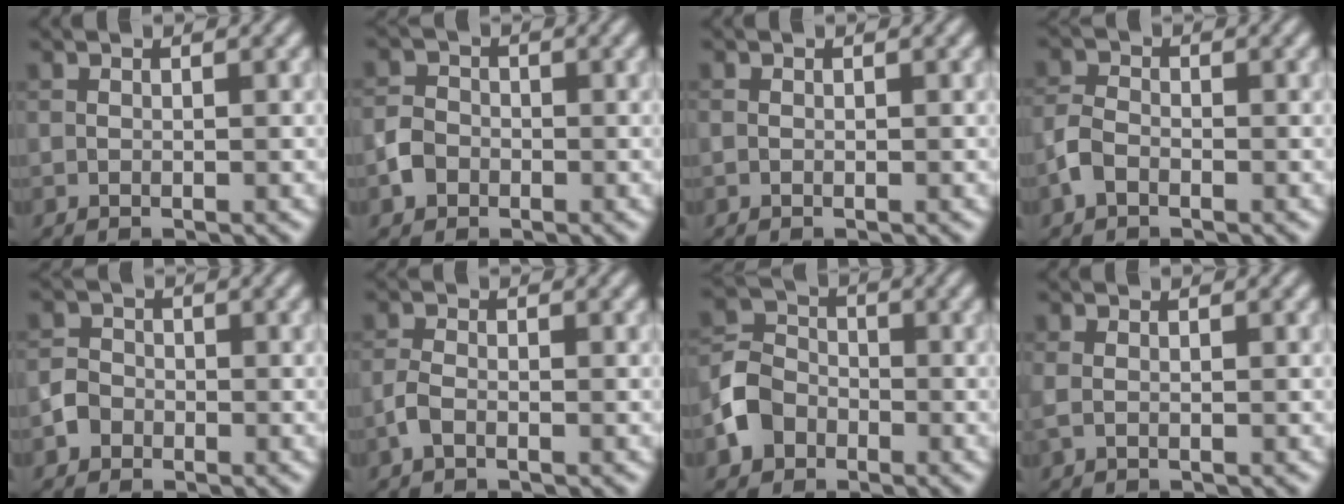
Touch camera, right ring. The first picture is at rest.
{"total": 2.3, "force": [-1.0, 1.9, 0.9], "torque": [-0.012, 0.003, -0.025]}
{"total": 0.0}
{"total": 2.3, "force": [-1.3, 1.4, 1.3], "torque": [-0.028, 0.005, -0.033]}
{"total": 2.1, "force": [-1.0, 1.7, 0.6], "torque": [-0.005, 0.005, -0.025]}
{"total": 1.7, "force": [-0.9, 0.8, 1.3], "torque": [-0.028, 0.002, -0.023]}
{"total": 4.6, "force": [-2.2, 3.6, 1.7], "torque": [-0.038, 0.004, -0.051]}
{"total": 0.8, "force": [0.0, 0.3, 0.7], "torque": [-0.019, -0.001, -0.001]}